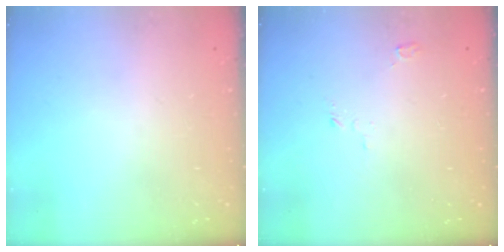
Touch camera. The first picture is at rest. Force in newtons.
{"total": 2.7, "press": 2.7, "slide": 0.3}